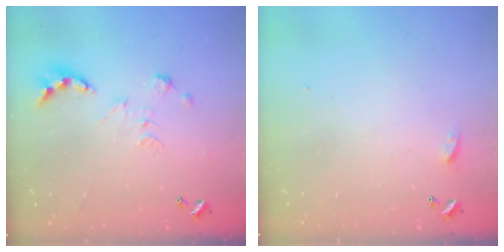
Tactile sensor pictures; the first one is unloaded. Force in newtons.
{"total": 4.3, "press": 4.3, "slide": 0.5}